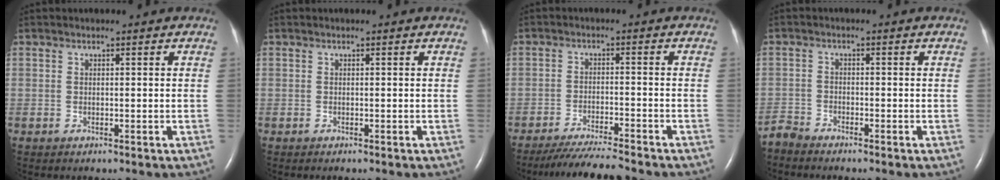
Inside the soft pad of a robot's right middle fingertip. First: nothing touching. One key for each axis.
{"total": 0.0}
{"total": 8.4, "fx": -7.7, "fy": -0.5, "fz": 3.2, "tx": -0.053, "ty": -0.023, "tz": -0.129}
{"total": 2.5, "fx": -2.4, "fy": -0.2, "fz": -0.3, "tx": 0.007, "ty": -0.016, "tz": -0.050}